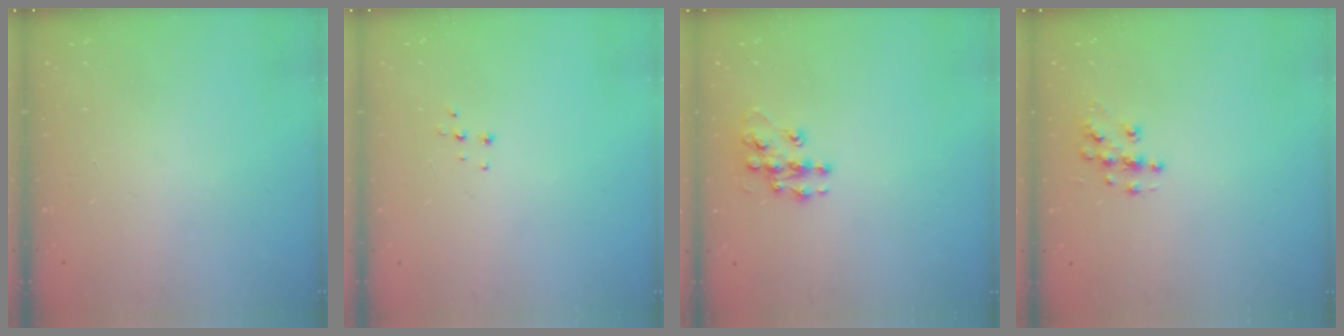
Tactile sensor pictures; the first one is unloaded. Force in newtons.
{"total": 3.7, "press": 3.7, "slide": 0.3}
{"total": 10.2, "press": 10.2, "slide": 0.5}
{"total": 7.3, "press": 7.3, "slide": 0.2}